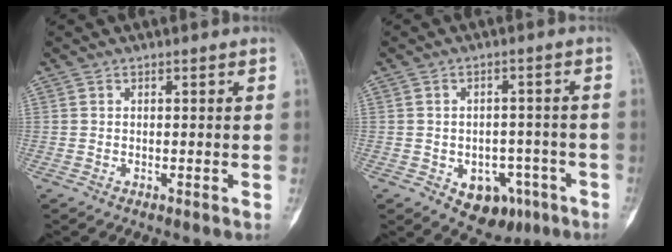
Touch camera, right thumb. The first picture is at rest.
{"total": 9.1, "force": [-4.0, 6.3, 5.2], "torque": [-0.035, 0.027, -0.042]}